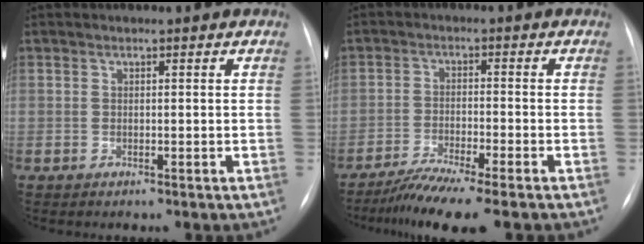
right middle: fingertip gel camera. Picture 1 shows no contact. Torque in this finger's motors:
{"motor_torque": [0.94, -0.93, 0.18, 0.09]}